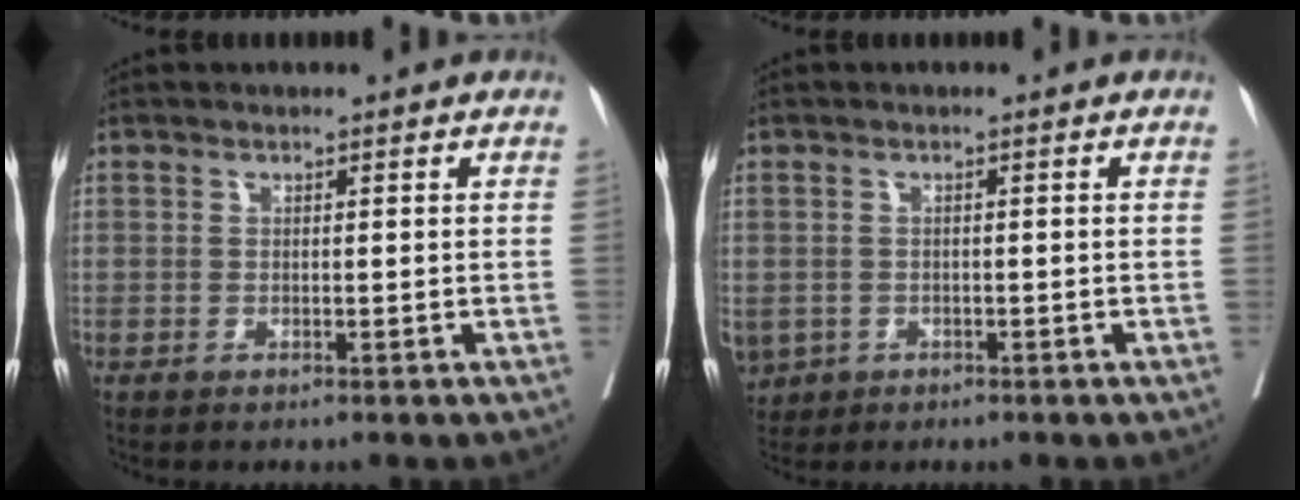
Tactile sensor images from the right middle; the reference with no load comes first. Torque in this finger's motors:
{"motor_torque": [1.07, 0.37, 1.05, 0.21]}